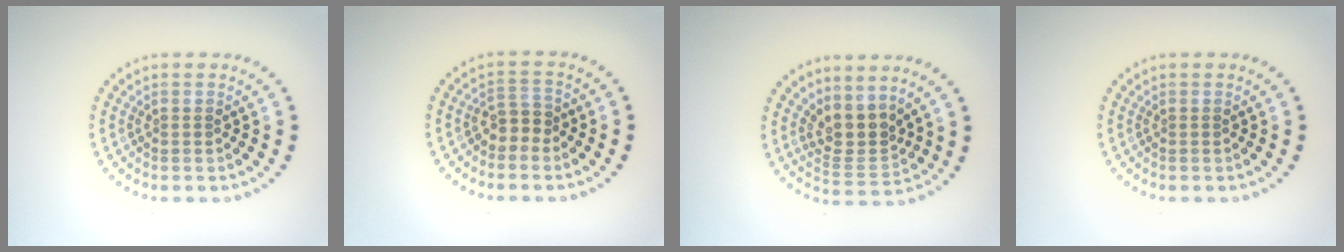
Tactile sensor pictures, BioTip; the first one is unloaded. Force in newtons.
{"total": 2.0, "press": 1.7, "slide": 1.1}
{"total": 3.2, "press": 2.4, "slide": 2.1}
{"total": 0.0}